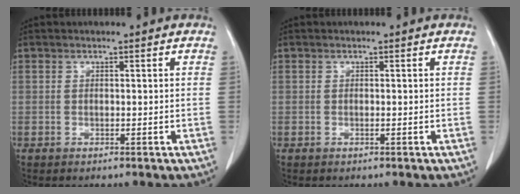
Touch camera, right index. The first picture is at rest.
{"total": 0.0}